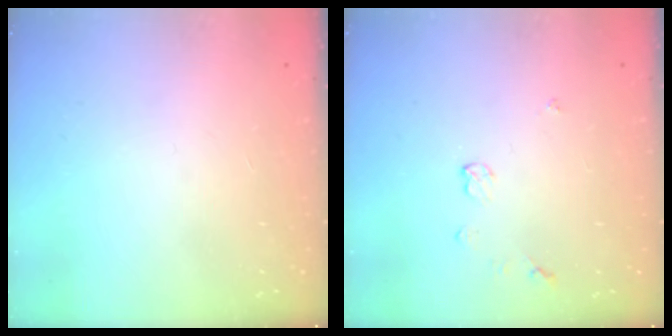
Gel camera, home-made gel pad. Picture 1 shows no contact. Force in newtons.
{"total": 3.7, "press": 3.7, "slide": 0.4}